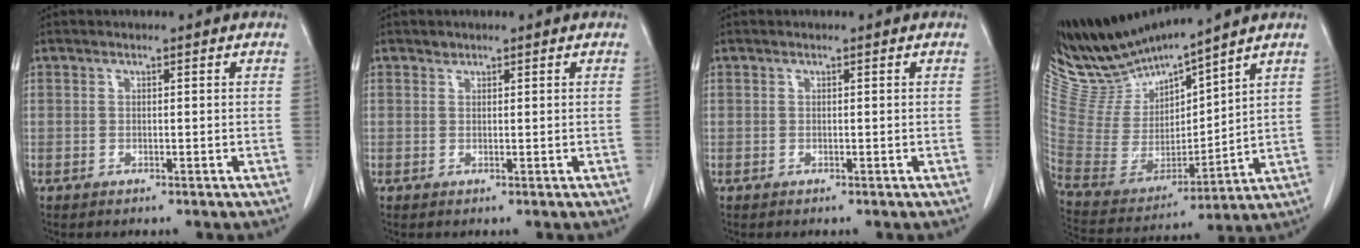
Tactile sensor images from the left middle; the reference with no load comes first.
{"total": 0.5, "force": [0.4, 0.2, -0.1], "torque": [0.002, -0.001, 0.005]}
{"total": 0.0}
{"total": 12.8, "force": [12.4, -0.2, 3.3], "torque": [-0.085, -0.015, 0.262]}